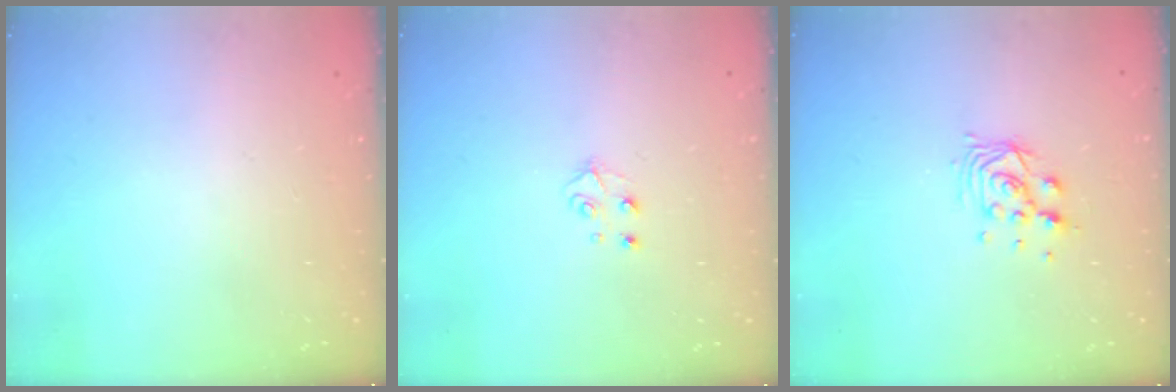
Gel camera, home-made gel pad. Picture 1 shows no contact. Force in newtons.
{"total": 4.1, "press": 4.0, "slide": 0.5}
{"total": 8.2, "press": 8.1, "slide": 0.5}